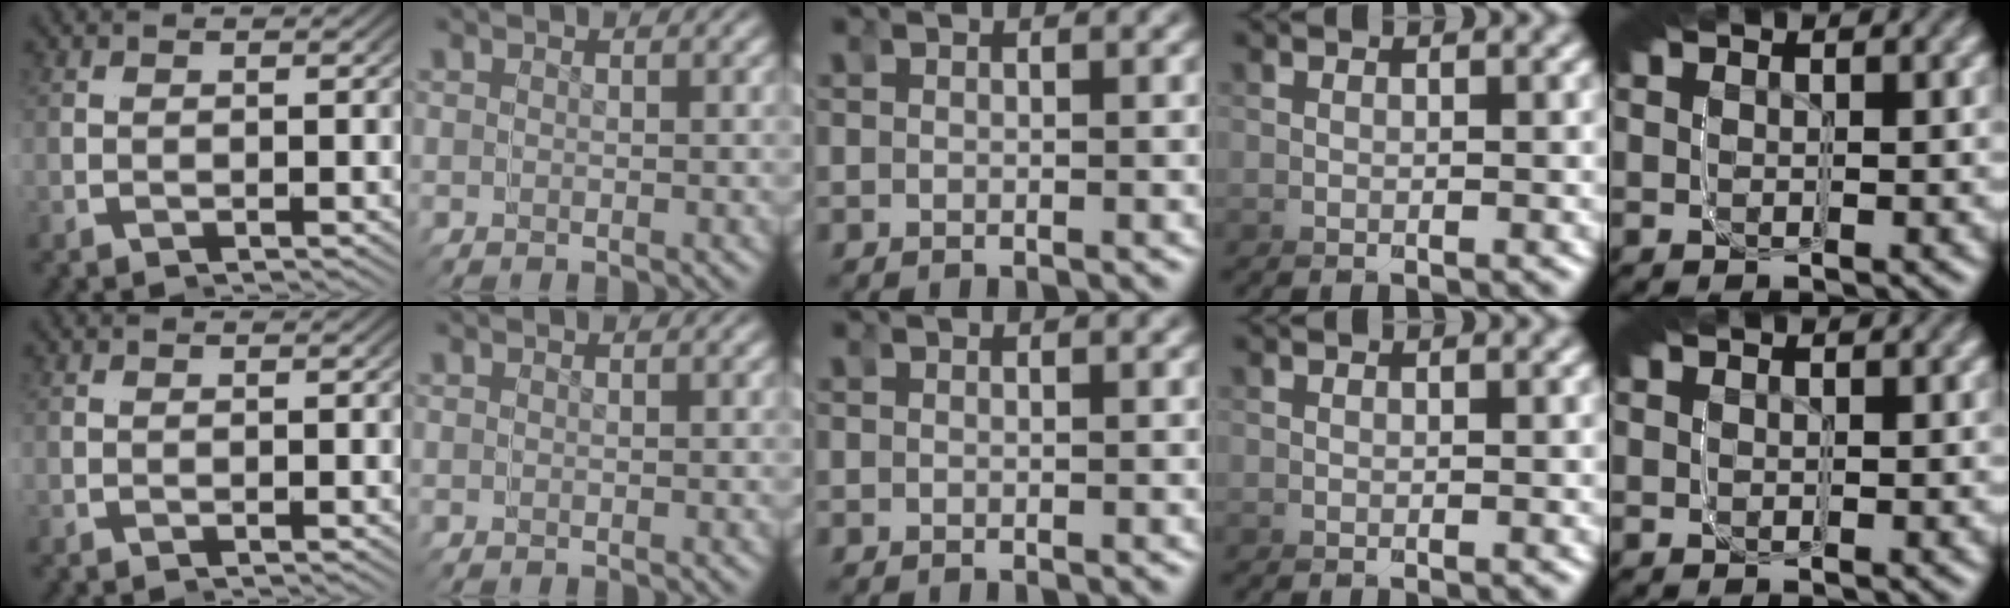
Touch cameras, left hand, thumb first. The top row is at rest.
{}